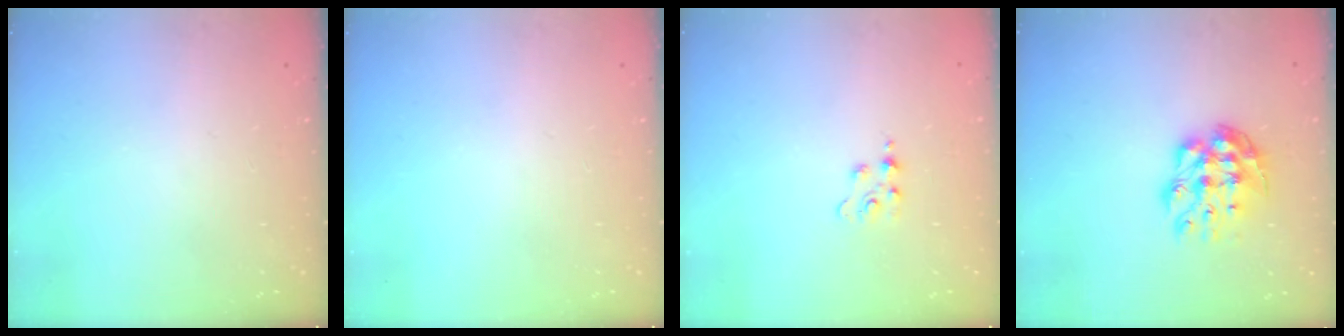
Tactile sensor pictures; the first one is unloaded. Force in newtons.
{"total": 0.0}
{"total": 2.3, "press": 2.3, "slide": 0.5}
{"total": 10.4, "press": 10.4, "slide": 1.1}